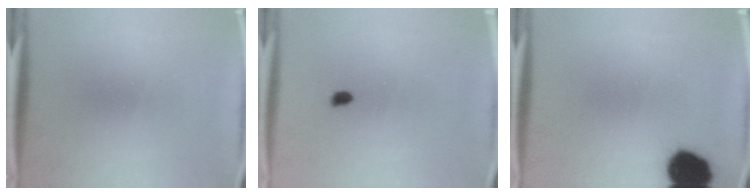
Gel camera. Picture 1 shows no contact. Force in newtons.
{"total": 0.8}
{"total": 12.4}